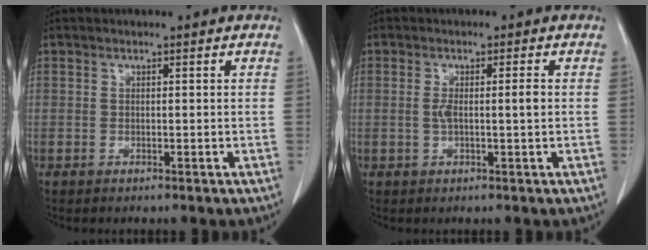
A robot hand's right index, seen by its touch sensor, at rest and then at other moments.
{"total": 2.9, "force": [0.0, 0.3, 2.9], "torque": [-0.055, 0.002, 0.001]}